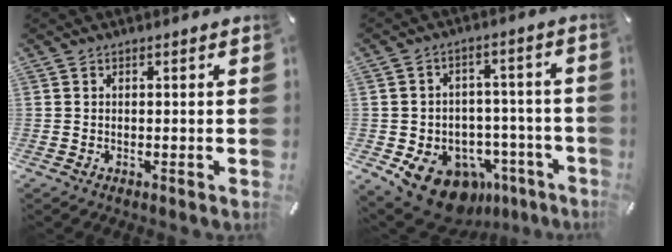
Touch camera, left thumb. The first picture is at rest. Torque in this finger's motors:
{"motor_torque": [-0.36, 1.70, 0.41, -0.01, 0.14]}